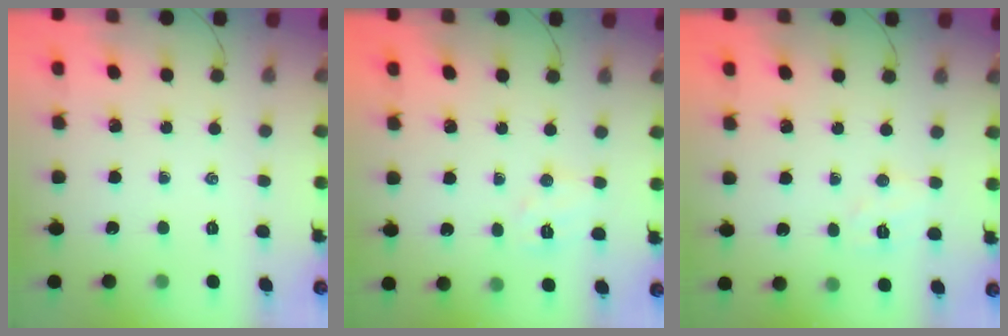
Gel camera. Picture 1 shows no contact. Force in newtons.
{"total": 6.2, "press": 6.1, "slide": 1.0}
{"total": 6.0, "press": 5.9, "slide": 1.1}